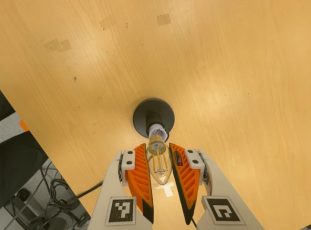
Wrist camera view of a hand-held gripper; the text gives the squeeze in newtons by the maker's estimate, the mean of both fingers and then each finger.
{"total": 11.9, "left": 12.2, "right": 11.7}